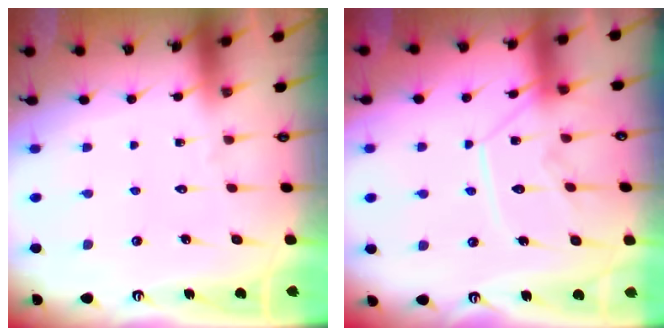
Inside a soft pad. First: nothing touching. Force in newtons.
{"total": 11.1, "press": 11.1, "slide": 0.9}